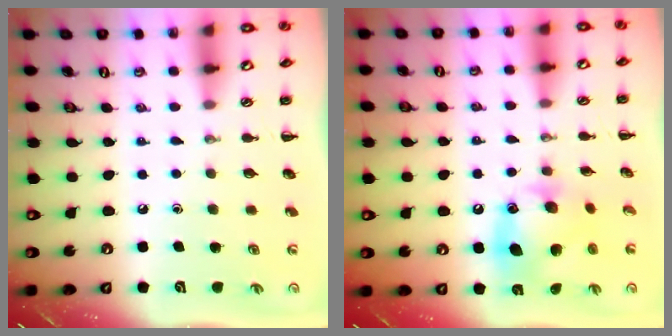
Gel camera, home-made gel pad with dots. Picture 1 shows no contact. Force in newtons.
{"total": 13.4, "press": 13.3, "slide": 1.8}